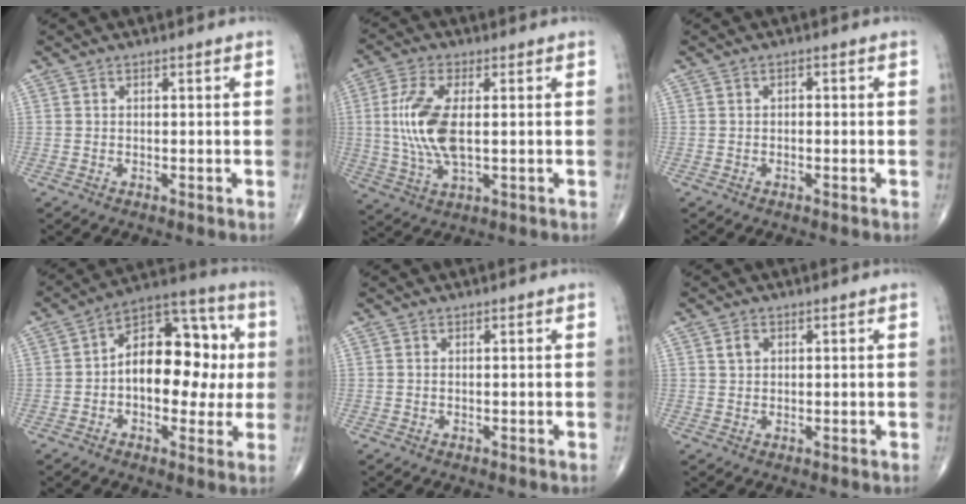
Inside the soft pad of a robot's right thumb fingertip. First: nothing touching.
{"total": 11.5, "force": [0.7, 4.9, 10.4], "torque": [-0.228, -0.004, 0.017]}
{"total": 0.8, "force": [-0.2, 0.6, 0.5], "torque": [0.000, 0.004, -0.007]}
{"total": 17.6, "force": [0.2, 10.6, 14.0], "torque": [-0.162, 0.041, -0.003]}
{"total": 0.0}
{"total": 1.9, "force": [0.8, 1.4, 1.1], "torque": [-0.016, 0.001, 0.014]}